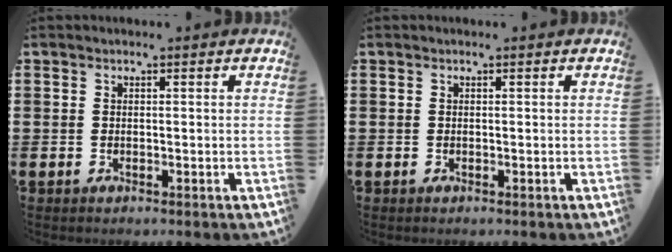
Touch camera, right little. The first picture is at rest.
{"total": 0.0}